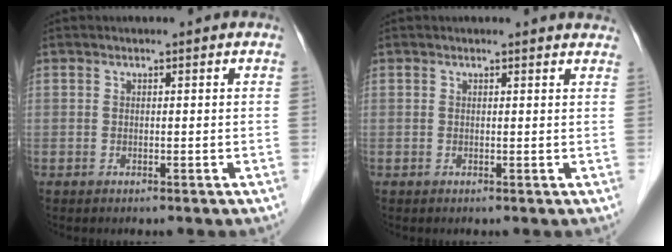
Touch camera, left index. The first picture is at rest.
{"total": 3.5, "force": [3.4, 0.6, 0.6], "torque": [-0.007, -0.004, 0.019]}